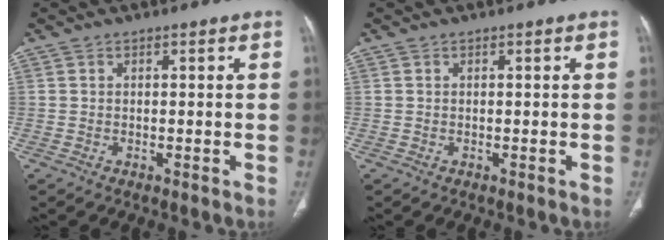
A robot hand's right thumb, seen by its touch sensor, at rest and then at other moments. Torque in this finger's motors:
{"motor_torque": [-0.15, 0.15, -0.18, 0.17, 0.01]}